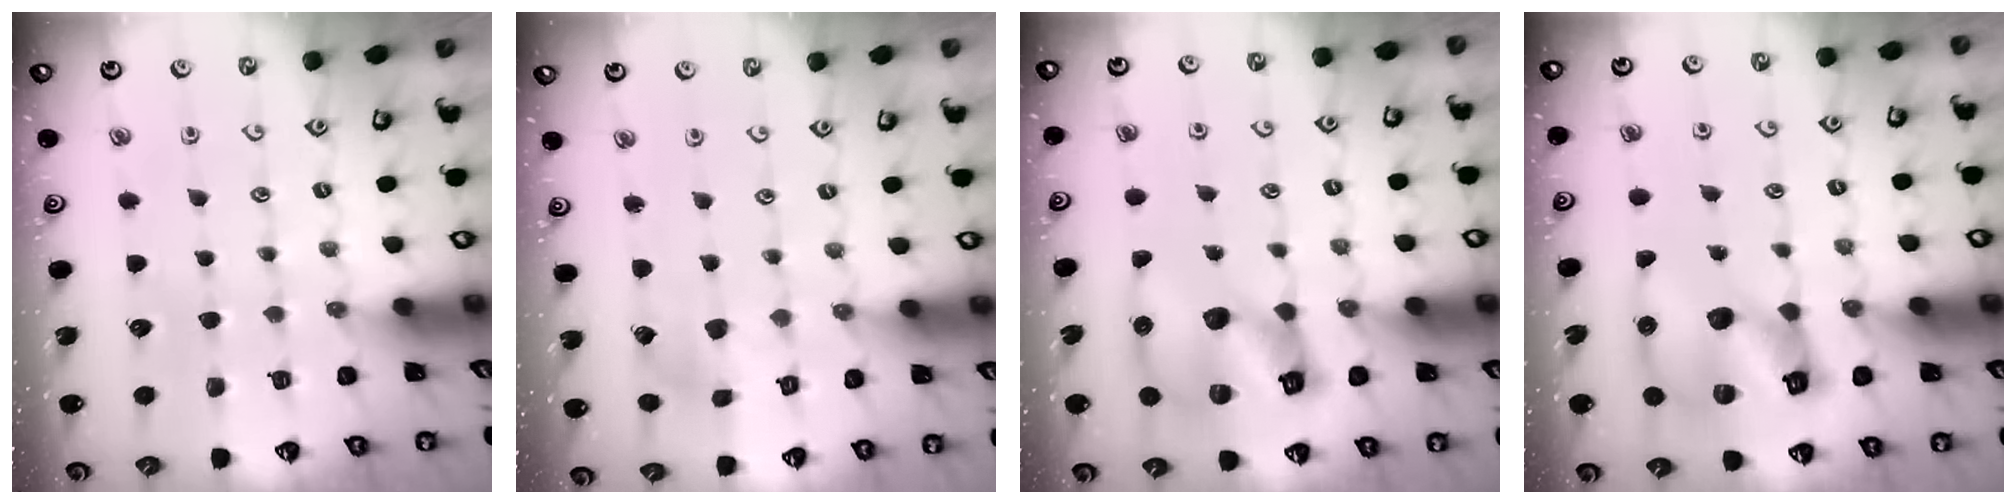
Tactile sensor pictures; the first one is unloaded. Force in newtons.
{"total": 2.6, "press": 2.6, "slide": 0.2}
{"total": 14.6, "press": 14.4, "slide": 2.2}
{"total": 14.6, "press": 14.4, "slide": 2.2}